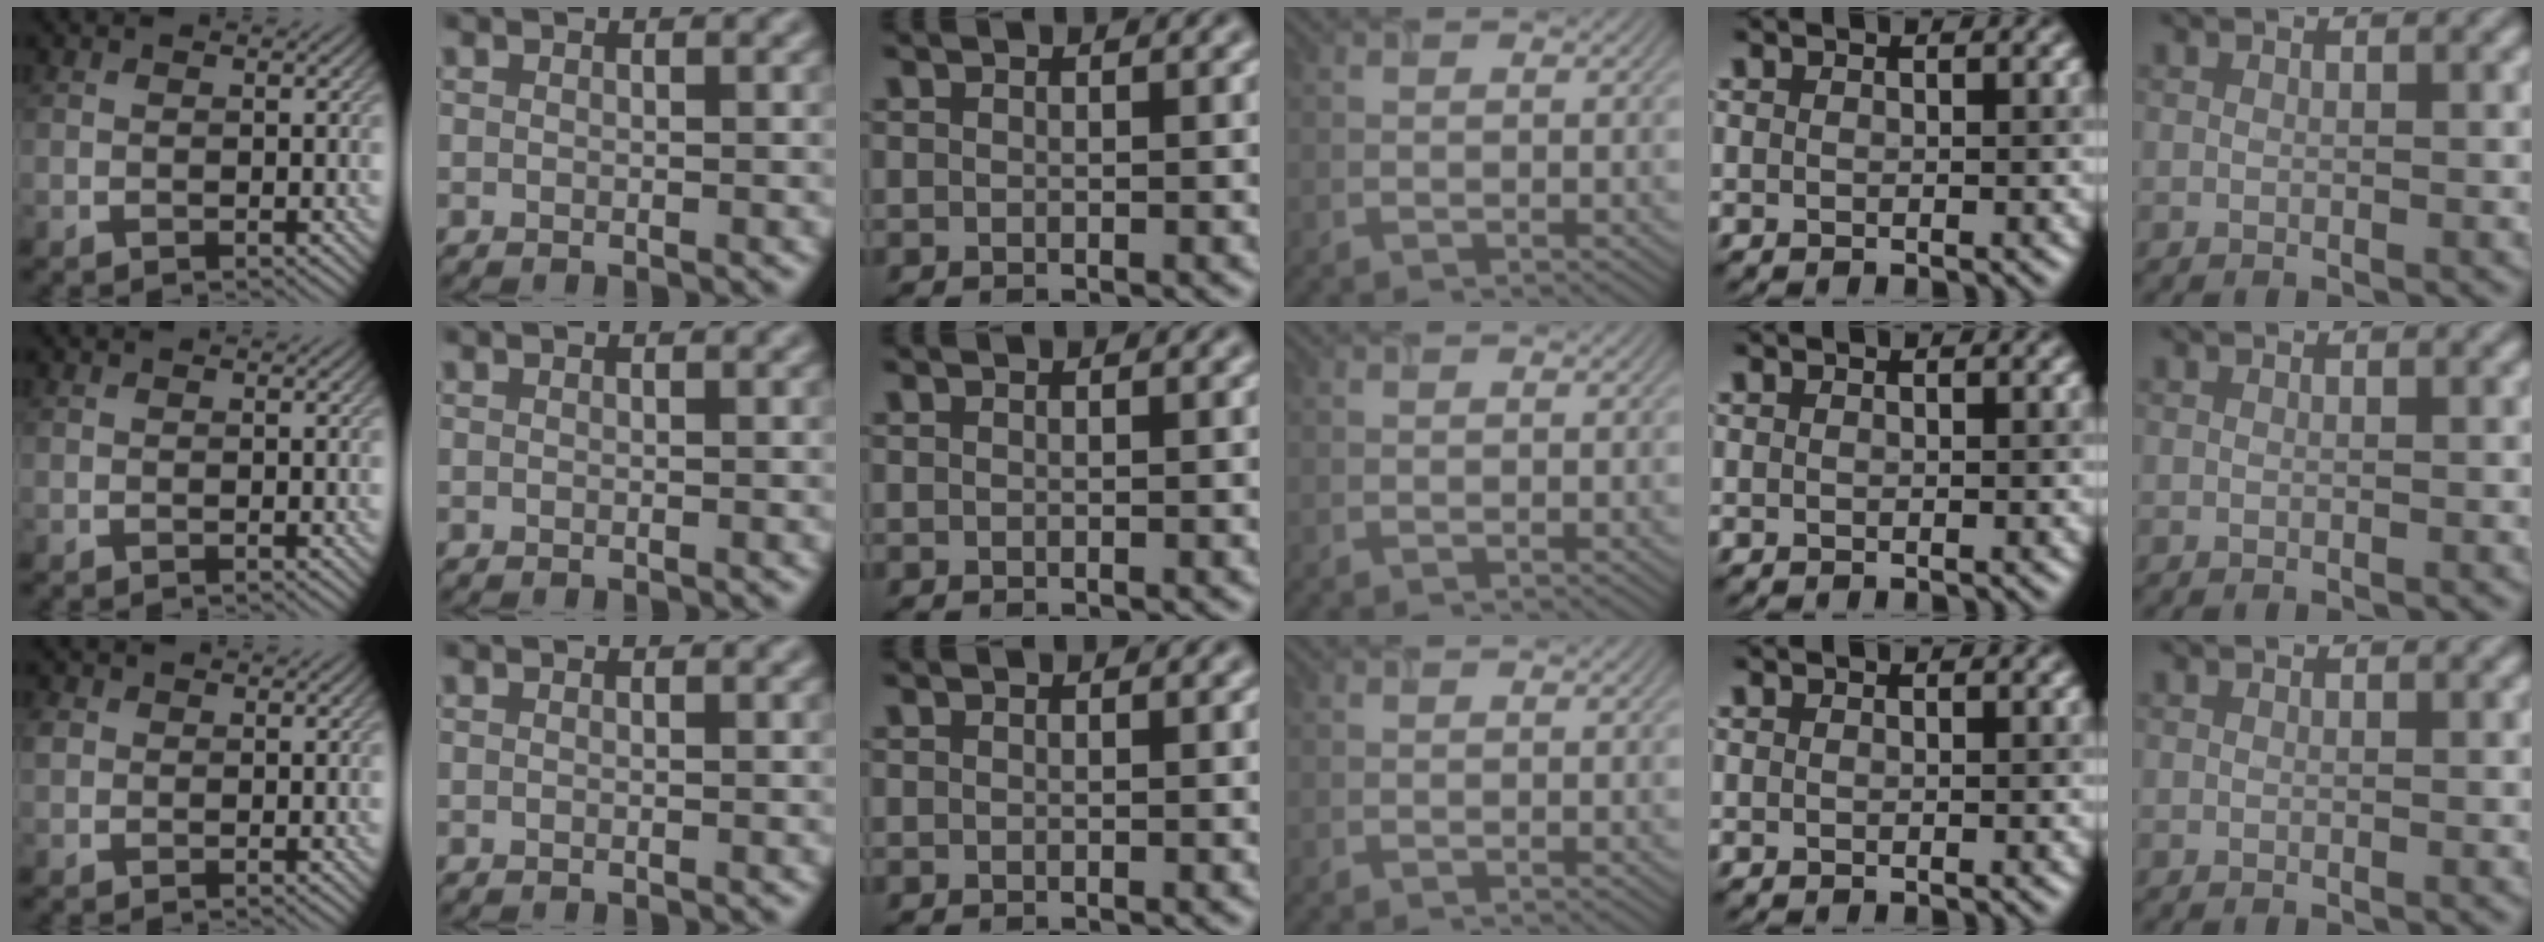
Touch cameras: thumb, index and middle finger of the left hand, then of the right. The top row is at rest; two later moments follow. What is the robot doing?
{"motion": "insert", "object": "airpods case & airpods"}